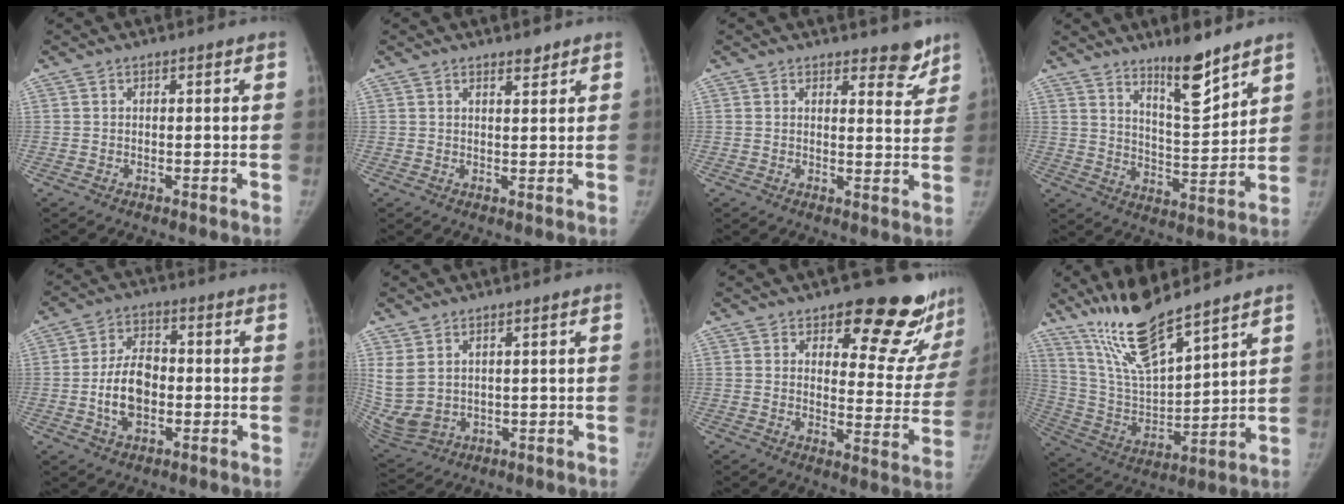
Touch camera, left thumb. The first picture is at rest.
{"total": 2.0, "force": [1.7, 0.6, 0.9], "torque": [-0.005, -0.012, 0.025]}
{"total": 4.7, "force": [3.9, 1.9, 1.9], "torque": [0.010, -0.031, 0.045]}
{"total": 10.5, "force": [7.9, 2.0, 6.6], "torque": [-0.093, -0.072, 0.137]}
{"total": 9.0, "force": [-1.7, 5.6, 6.8], "torque": [-0.111, 0.015, -0.033]}
{"total": 8.7, "force": [2.5, 5.6, 6.1], "torque": [-0.135, -0.013, 0.071]}
{"total": 19.0, "force": [15.1, 7.3, 8.9], "torque": [-0.051, -0.113, 0.176]}
{"total": 15.6, "force": [12.5, 2.7, 9.0], "torque": [-0.151, -0.072, 0.252]}